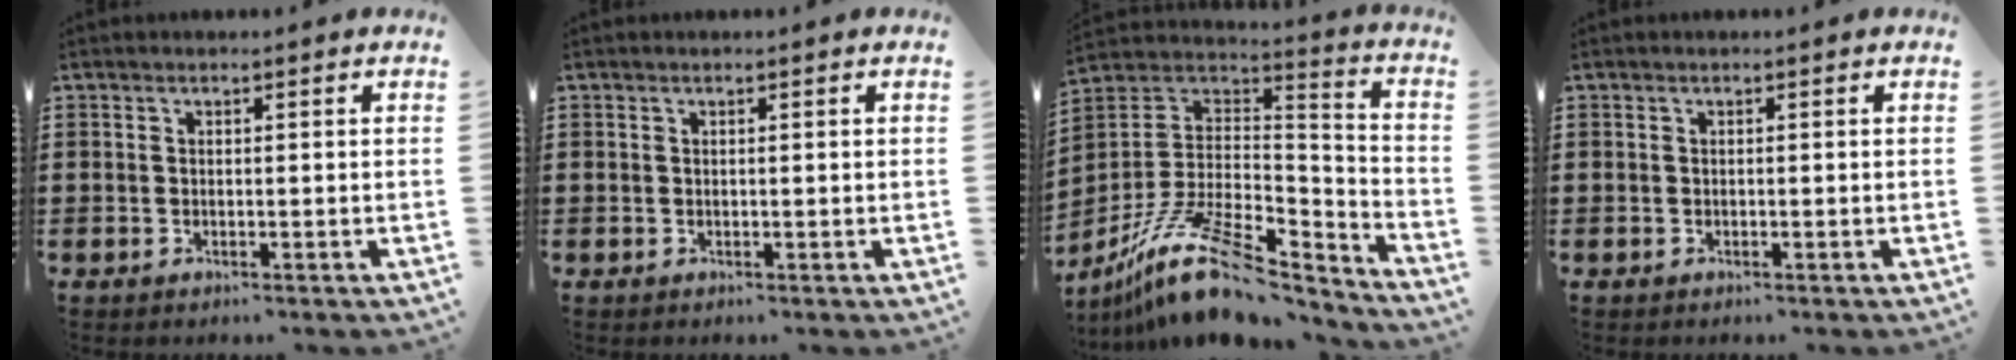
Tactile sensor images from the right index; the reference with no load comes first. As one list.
[{"total": 0.0}, {"total": 16.5, "force": [-10.6, 5.9, 11.1], "torque": [-0.222, 0.039, -0.188]}, {"total": 0.0}]